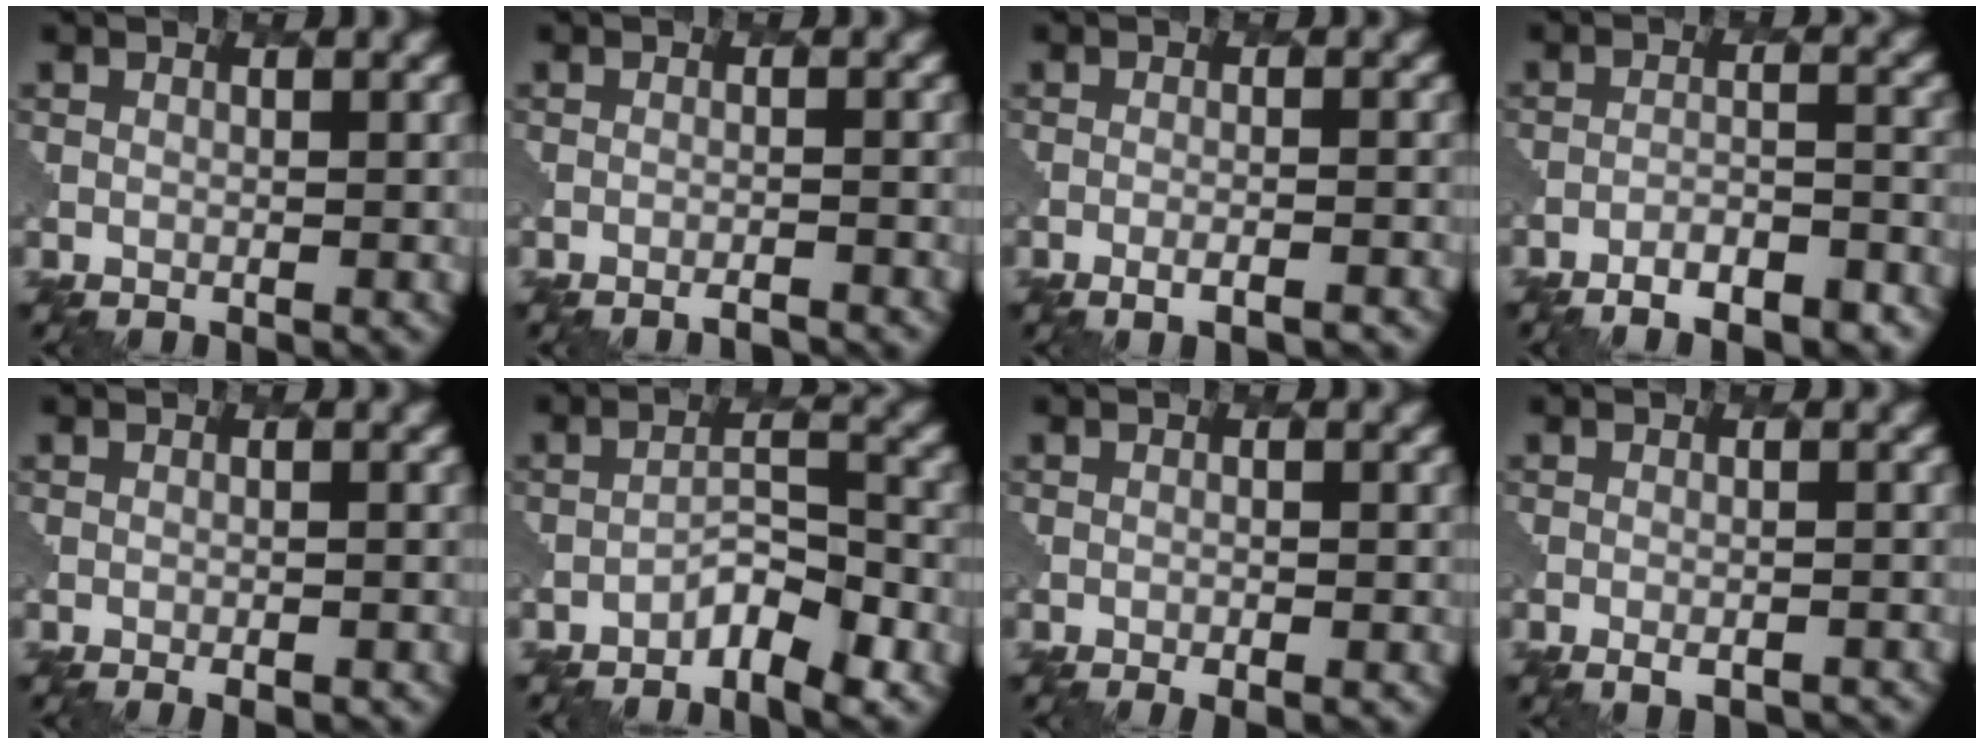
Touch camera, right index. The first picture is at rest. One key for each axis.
{"total": 2.4, "fx": -2.2, "fy": 0.3, "fz": 0.8, "tx": -0.002, "ty": 0.010, "tz": -0.039}
{"total": 2.9, "fx": -2.0, "fy": 0.6, "fz": 2.0, "tx": -0.029, "ty": 0.012, "tz": -0.037}
{"total": 5.7, "fx": -4.7, "fy": 1.4, "fz": 2.8, "tx": -0.050, "ty": -0.001, "tz": -0.071}
{"total": 1.6, "fx": -1.1, "fy": 0.5, "fz": 1.1, "tx": -0.010, "ty": 0.005, "tz": -0.012}
{"total": 3.2, "fx": -2.3, "fy": 0.8, "fz": 2.0, "tx": -0.036, "ty": 0.011, "tz": -0.047}
{"total": 1.9, "fx": -1.1, "fy": 0.6, "fz": 1.5, "tx": -0.015, "ty": 0.007, "tz": -0.013}
{"total": 2.3, "fx": -1.6, "fy": 0.8, "fz": 1.5, "tx": -0.025, "ty": 0.005, "tz": -0.020}